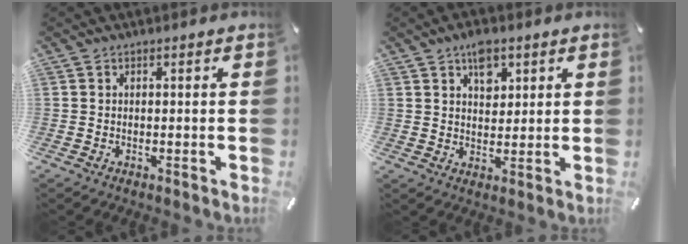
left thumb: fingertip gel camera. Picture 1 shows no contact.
{"total": 5.9, "force": [3.1, 3.7, 3.3], "torque": [-0.034, -0.009, 0.049]}